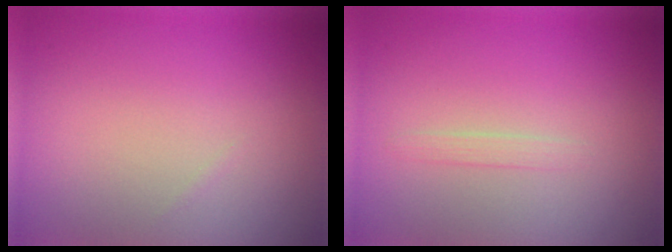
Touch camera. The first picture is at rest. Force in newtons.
{"total": 0.8, "press": 0.8, "slide": 0.0}